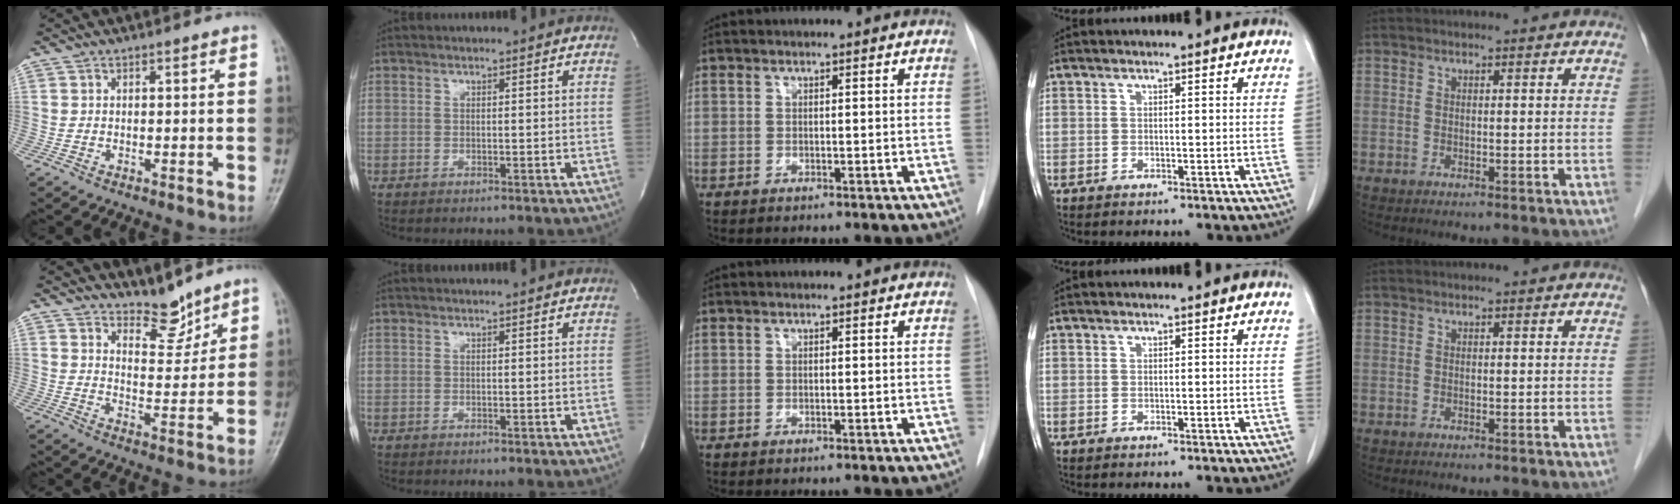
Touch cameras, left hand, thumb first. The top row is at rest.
{"thumb": {"total": 6.7, "force": [5.9, 2.5, 1.8], "torque": [-0.003, -0.057, 0.106]}, "index": {"total": 2.0, "force": [1.9, -0.1, 0.6], "torque": [-0.009, 0.012, 0.023]}}